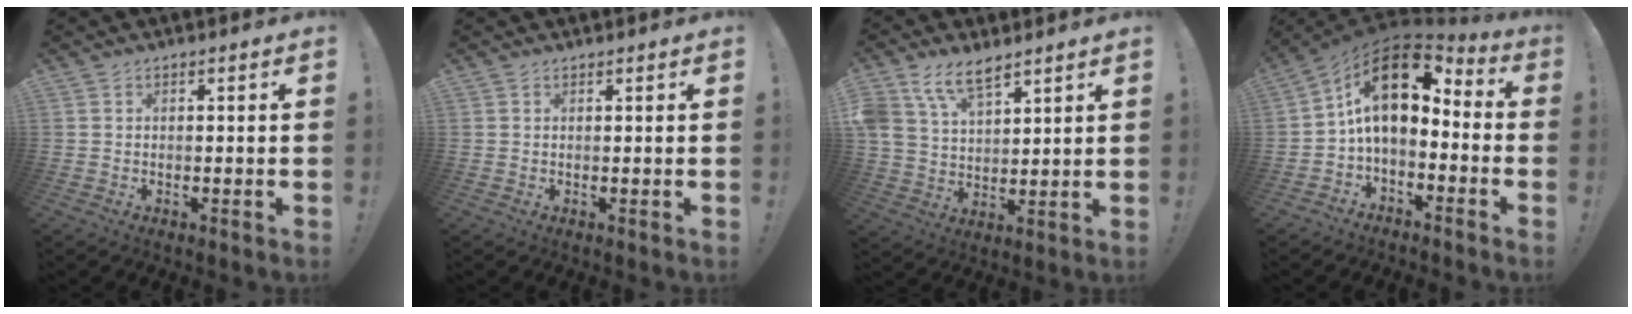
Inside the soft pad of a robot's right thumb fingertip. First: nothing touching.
{"total": 0.7, "force": [0.6, 0.1, -0.3], "torque": [0.010, -0.003, 0.011]}
{"total": 10.7, "force": [7.5, 5.3, 5.5], "torque": [-0.111, -0.029, 0.148]}
{"total": 15.7, "force": [4.2, 8.8, 12.3], "torque": [-0.213, -0.017, 0.077]}